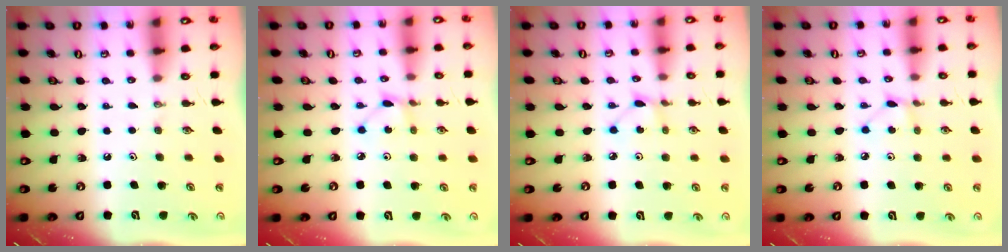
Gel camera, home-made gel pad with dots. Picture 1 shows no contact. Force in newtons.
{"total": 1.5, "press": 1.5, "slide": 0.2}
{"total": 2.2, "press": 2.2, "slide": 0.3}
{"total": 3.6, "press": 3.6, "slide": 0.3}